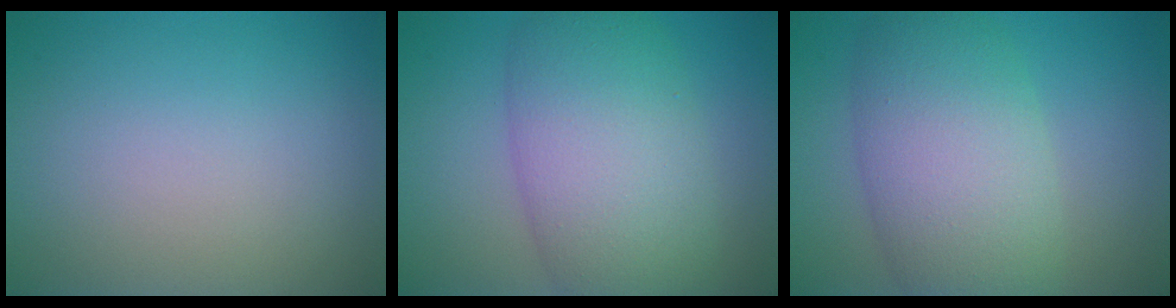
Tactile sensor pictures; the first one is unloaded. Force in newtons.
{"total": 9.4, "press": 9.4, "slide": 0.7}
{"total": 8.6, "press": 8.6, "slide": 0.6}